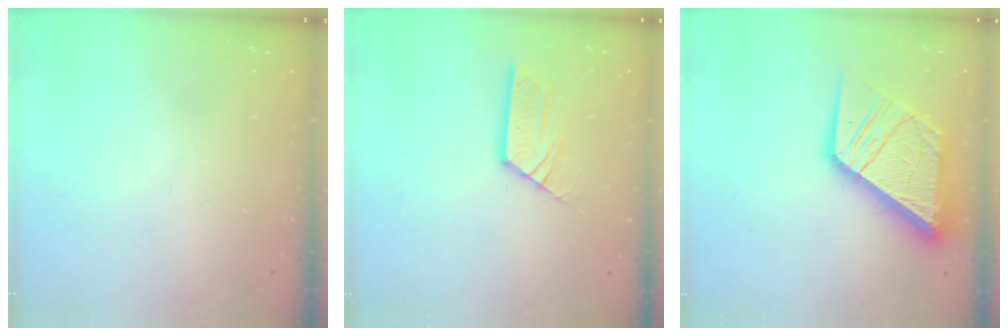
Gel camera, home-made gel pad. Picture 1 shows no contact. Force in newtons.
{"total": 7.0, "press": 7.0, "slide": 0.5}
{"total": 19.2, "press": 19.1, "slide": 2.3}